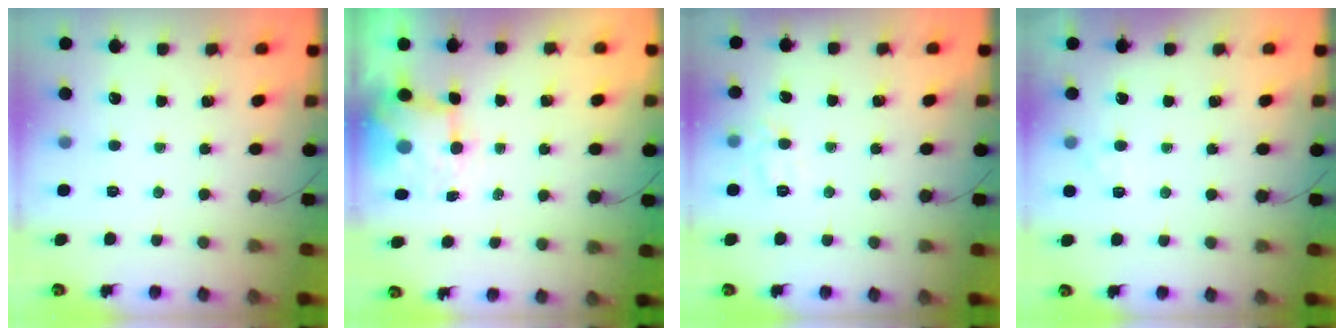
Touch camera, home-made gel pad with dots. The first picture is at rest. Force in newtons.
{"total": 6.7, "press": 6.6, "slide": 1.2}
{"total": 7.7, "press": 7.6, "slide": 1.1}
{"total": 4.2, "press": 4.0, "slide": 1.4}